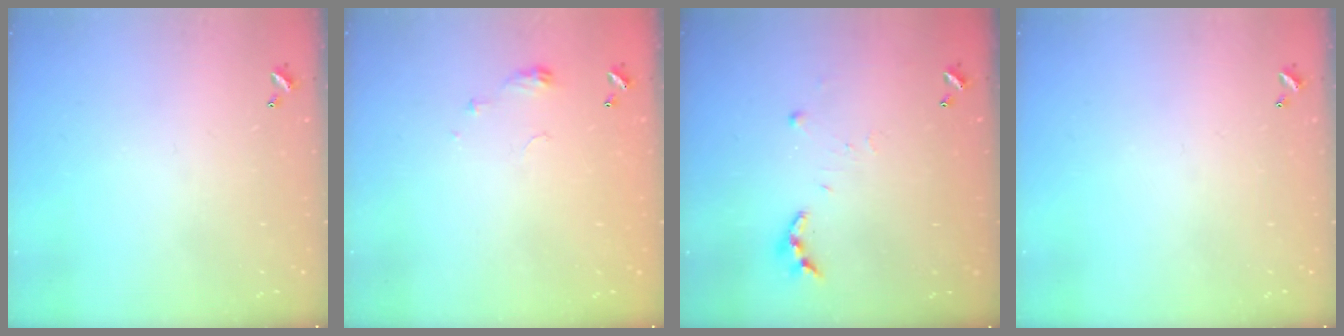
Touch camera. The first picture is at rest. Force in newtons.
{"total": 3.5, "press": 3.5, "slide": 0.5}
{"total": 5.8, "press": 5.8, "slide": 0.6}
{"total": 0.0}